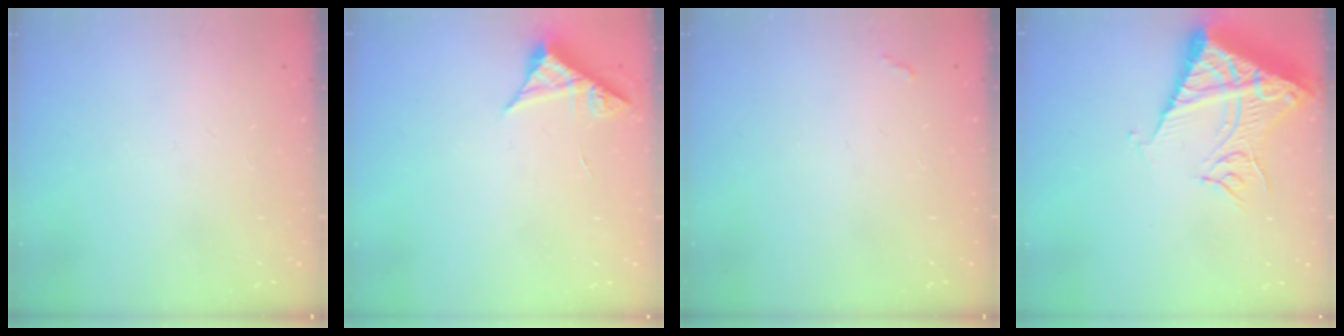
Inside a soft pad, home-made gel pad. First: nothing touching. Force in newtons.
{"total": 5.3, "press": 5.2, "slide": 0.6}
{"total": 2.8, "press": 2.8, "slide": 0.4}
{"total": 14.5, "press": 14.4, "slide": 1.8}